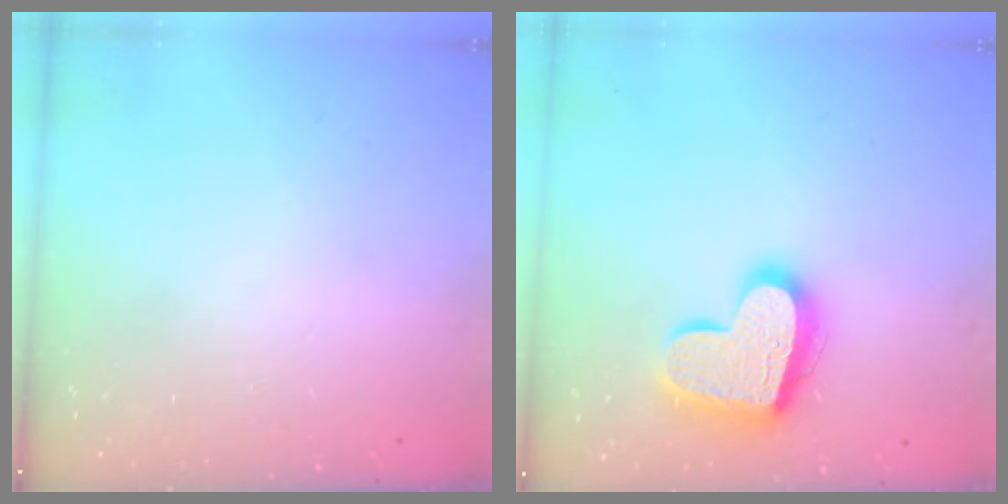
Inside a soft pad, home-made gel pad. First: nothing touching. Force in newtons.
{"total": 18.0, "press": 17.9, "slide": 1.6}